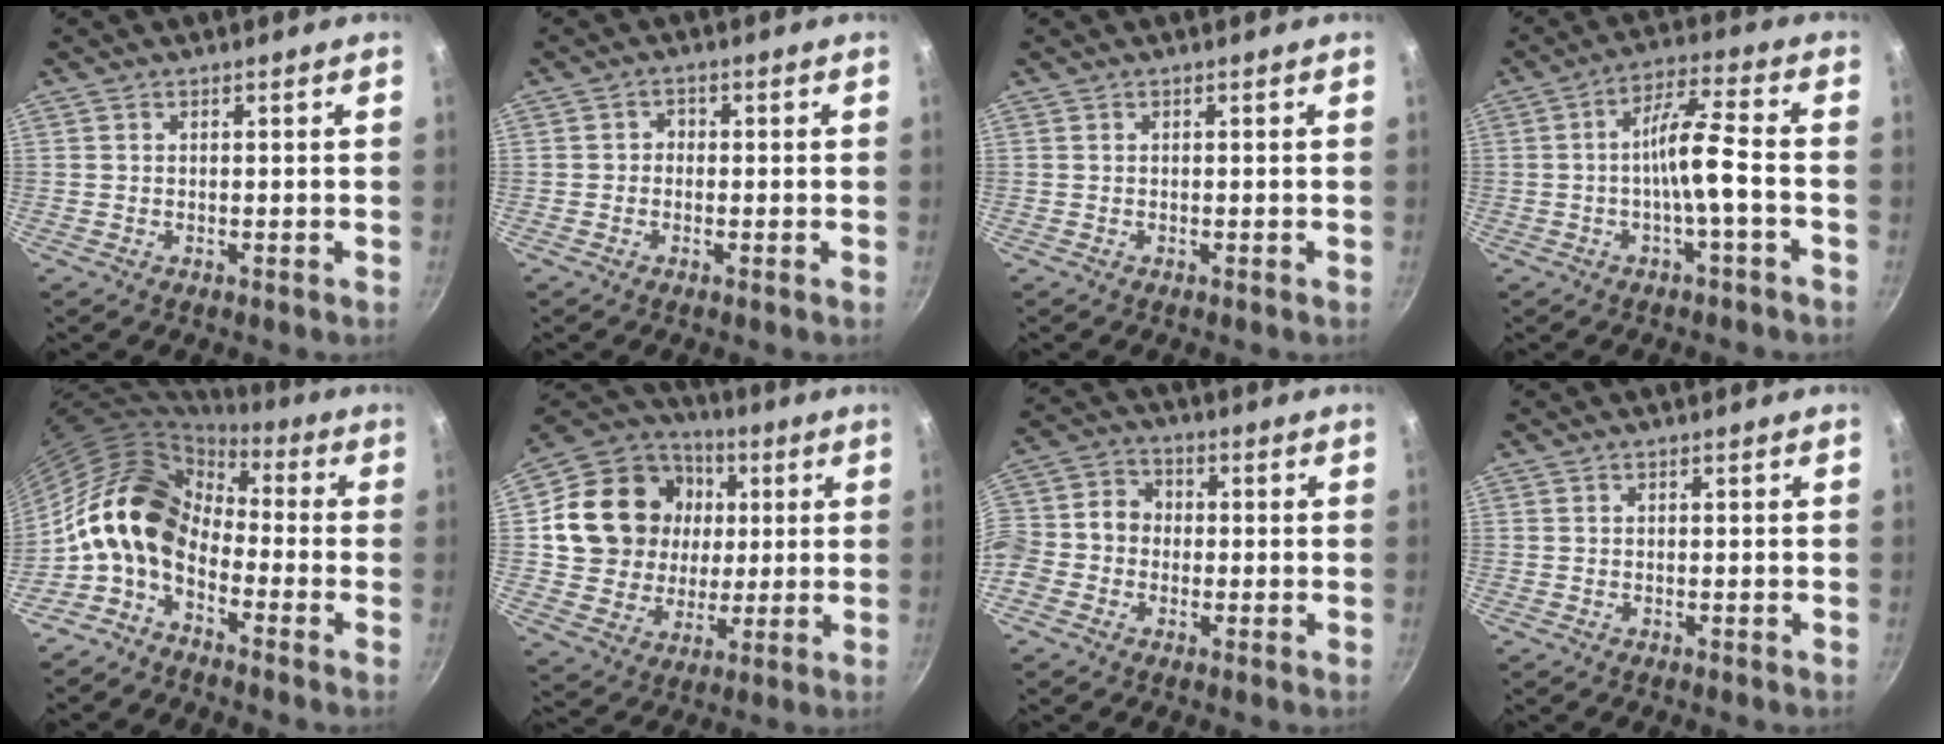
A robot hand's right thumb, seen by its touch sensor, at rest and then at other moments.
{"total": 1.8, "force": [-0.4, 1.6, 0.7], "torque": [-0.001, 0.005, -0.013]}
{"total": 0.0}
{"total": 8.5, "force": [-2.1, 1.3, 8.2], "torque": [-0.154, 0.034, -0.040]}
{"total": 13.2, "force": [-2.7, 8.9, 9.4], "torque": [-0.148, 0.049, -0.077]}
{"total": 20.5, "force": [3.5, 17.6, 9.9], "torque": [-0.165, 0.018, 0.066]}
{"total": 11.8, "force": [-1.7, 10.2, 5.7], "torque": [-0.105, 0.039, -0.051]}
{"total": 0.0}